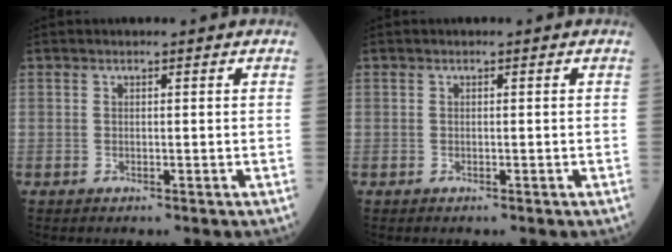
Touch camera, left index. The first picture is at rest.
{"total": 0.0}